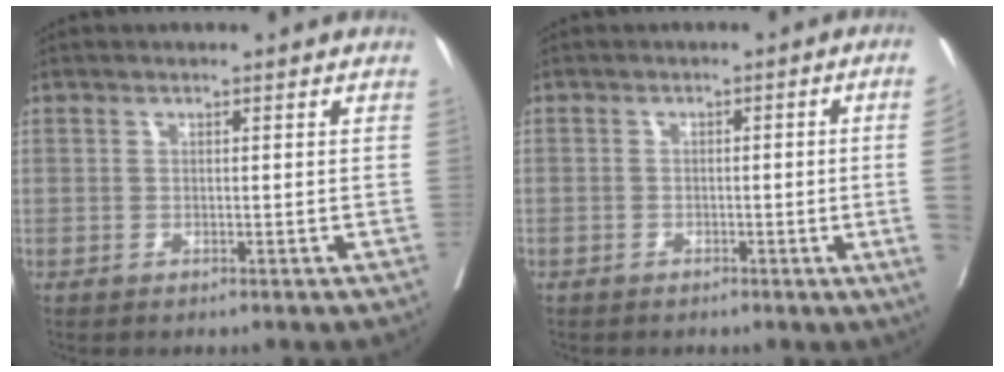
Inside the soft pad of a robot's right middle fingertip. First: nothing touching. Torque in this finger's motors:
{"motor_torque": [1.00, -1.13, -0.85, -0.21]}